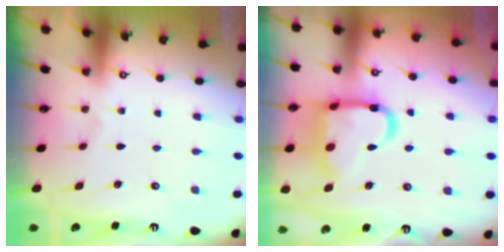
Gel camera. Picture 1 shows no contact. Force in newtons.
{"total": 19.5, "press": 19.4, "slide": 1.8}